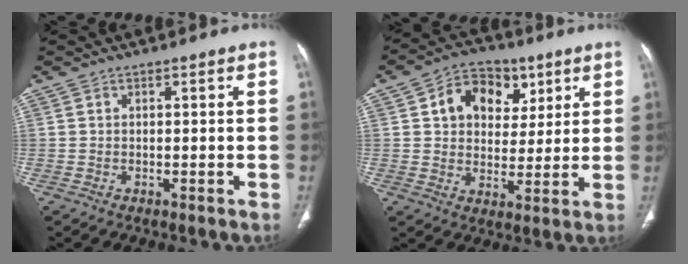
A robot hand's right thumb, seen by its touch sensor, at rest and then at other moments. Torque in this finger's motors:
{"motor_torque": [-0.76, 0.66, 0.65, 0.55, 0.06]}